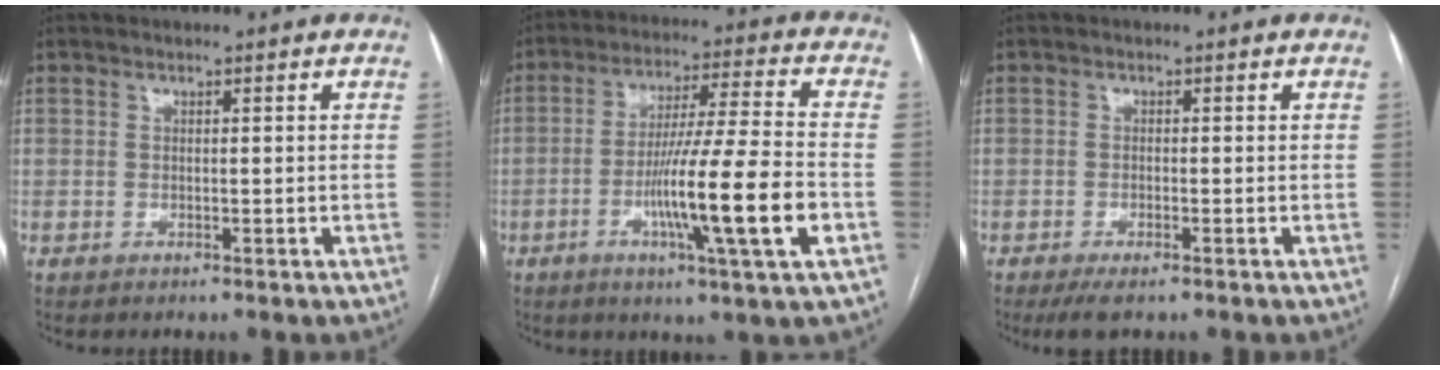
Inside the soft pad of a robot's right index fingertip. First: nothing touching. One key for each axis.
{"total": 15.1, "fx": -4.4, "fy": -0.6, "fz": 14.5, "tx": -0.254, "ty": -0.011, "tz": -0.079}
{"total": 3.3, "fx": -2.2, "fy": 0.8, "fz": 2.3, "tx": -0.042, "ty": -0.005, "tz": -0.035}